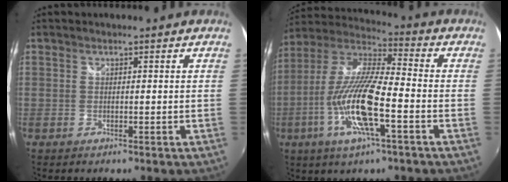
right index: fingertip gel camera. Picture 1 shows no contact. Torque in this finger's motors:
{"motor_torque": [2.14, 0.00, 1.05, 0.21]}